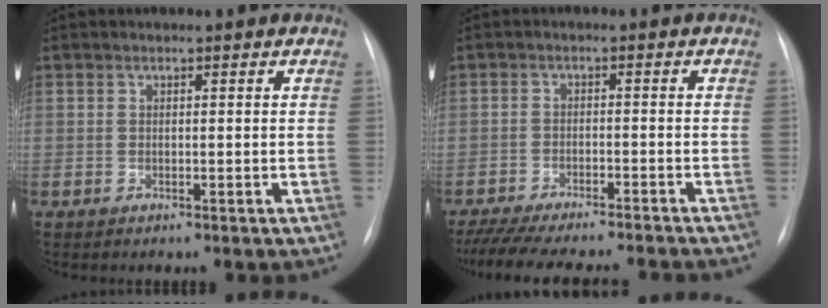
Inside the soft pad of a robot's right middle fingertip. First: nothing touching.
{"total": 17.7, "force": [-15.9, 2.0, 7.4], "torque": [-0.144, -0.025, -0.220]}